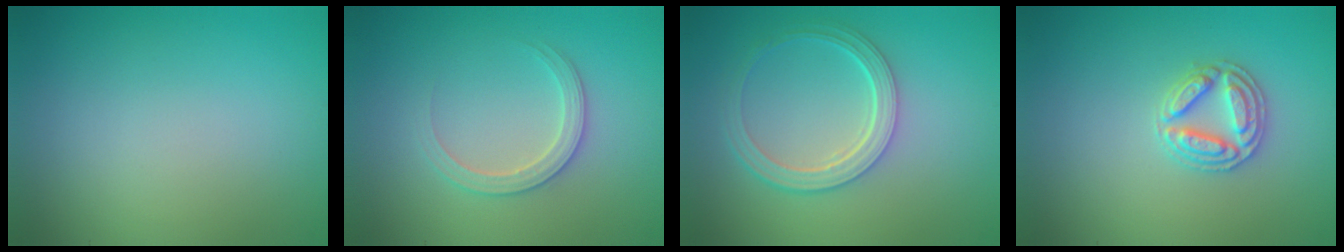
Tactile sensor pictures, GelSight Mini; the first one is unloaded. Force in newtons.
{"total": 2.5, "press": 2.5, "slide": 0.3}
{"total": 4.3, "press": 3.2, "slide": 2.9}
{"total": 2.9, "press": 2.9, "slide": 0.2}